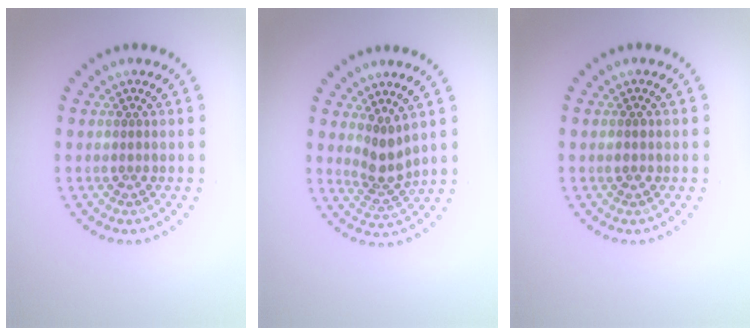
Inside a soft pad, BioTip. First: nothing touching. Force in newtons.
{"total": 2.5, "press": 1.9, "slide": 1.7}
{"total": 1.0, "press": 1.0, "slide": 0.3}